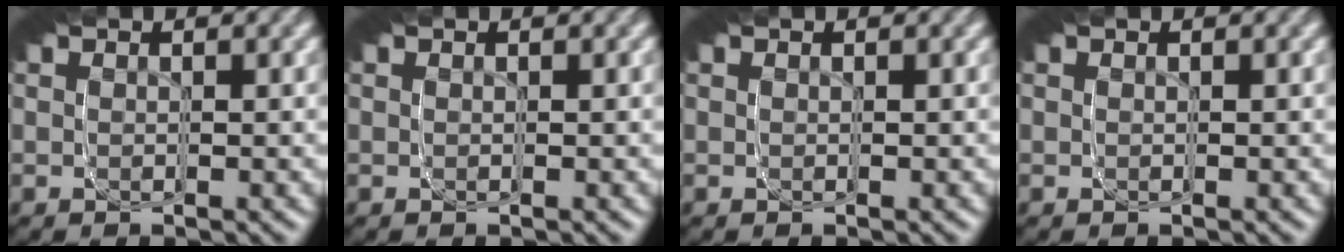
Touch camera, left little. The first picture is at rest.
{"total": 0.0}
{"total": 0.0}
{"total": 0.0}